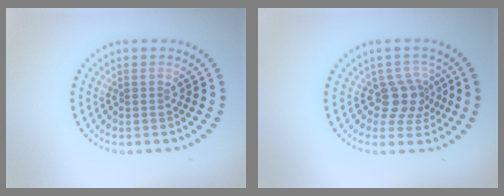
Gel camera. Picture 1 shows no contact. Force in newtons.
{"total": 3.0, "press": 2.2, "slide": 1.9}